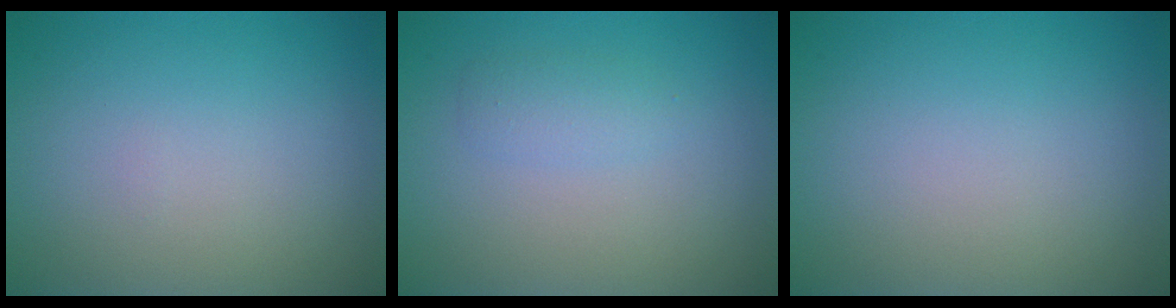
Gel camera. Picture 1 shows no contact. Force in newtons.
{"total": 1.5, "press": 1.4, "slide": 0.1}
{"total": 0.0}